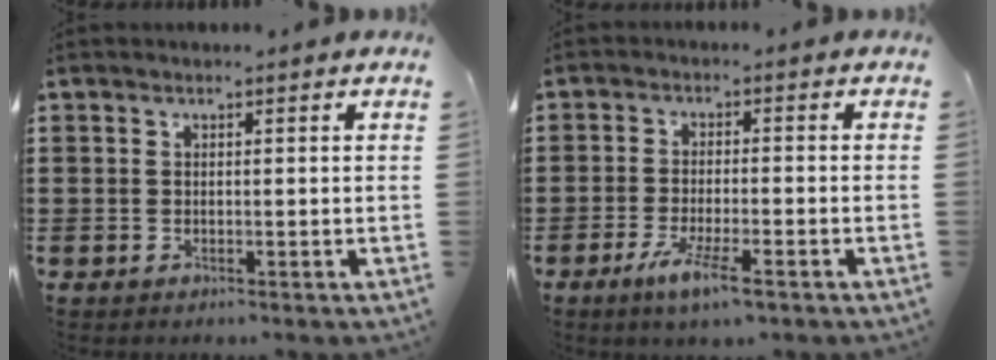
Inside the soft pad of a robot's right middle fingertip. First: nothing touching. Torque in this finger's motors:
{"motor_torque": [1.64, -0.50, 0.82, 0.21]}